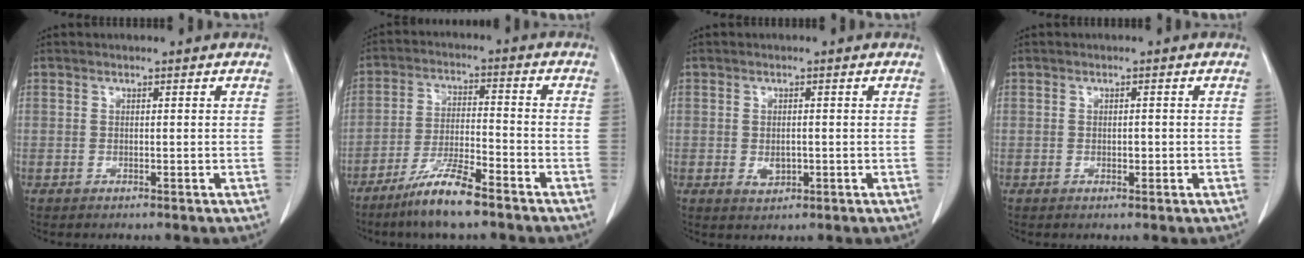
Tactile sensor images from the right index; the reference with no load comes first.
{"total": 9.0, "force": [-6.6, 0.8, 6.1], "torque": [-0.122, -0.014, -0.125]}
{"total": 2.5, "force": [-0.5, 1.8, 1.8], "torque": [-0.030, 0.000, 0.002]}
{"total": 1.2, "force": [-0.2, 0.7, 0.9], "torque": [-0.015, 0.001, 0.000]}